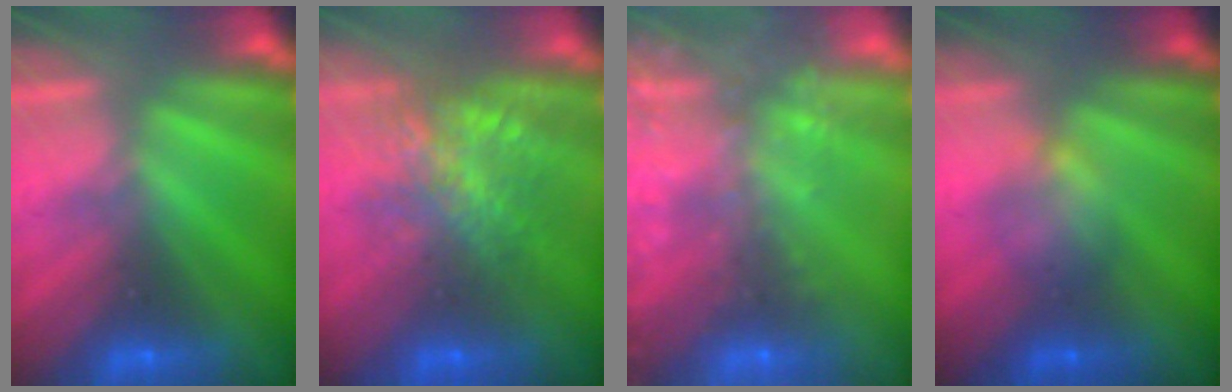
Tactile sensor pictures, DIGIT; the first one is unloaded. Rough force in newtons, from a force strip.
{"total": 7.5}
{"total": 8.3}
{"total": 2.1}